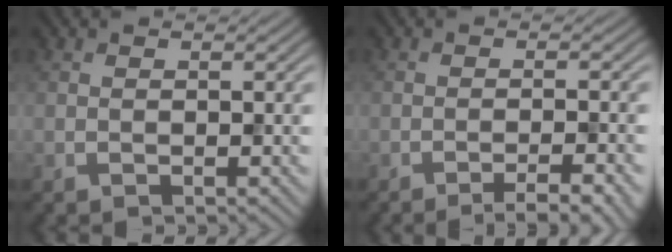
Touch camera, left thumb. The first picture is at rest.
{"total": 5.1, "force": [-3.3, 0.8, 3.7], "torque": [-0.050, 0.013, -0.056]}